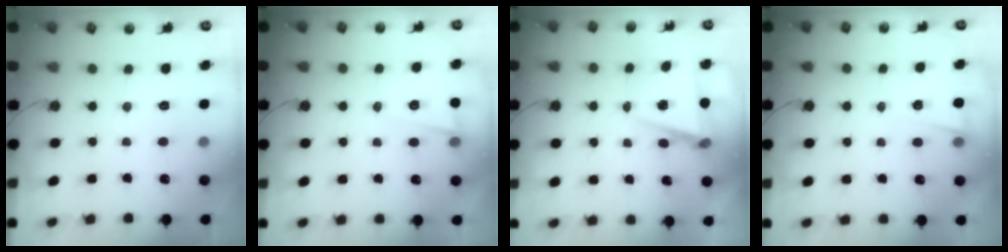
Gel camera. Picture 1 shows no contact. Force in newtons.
{"total": 5.0, "press": 4.5, "slide": 2.1}
{"total": 6.7, "press": 5.0, "slide": 4.4}
{"total": 2.8, "press": 2.3, "slide": 1.6}